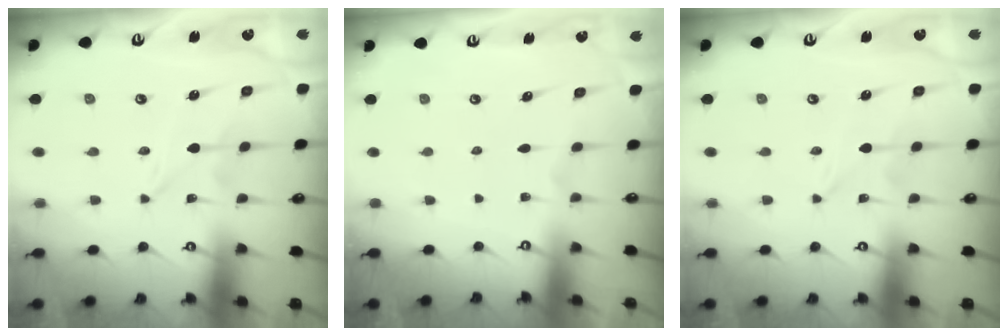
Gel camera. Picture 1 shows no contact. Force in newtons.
{"total": 0.0}
{"total": 0.0}